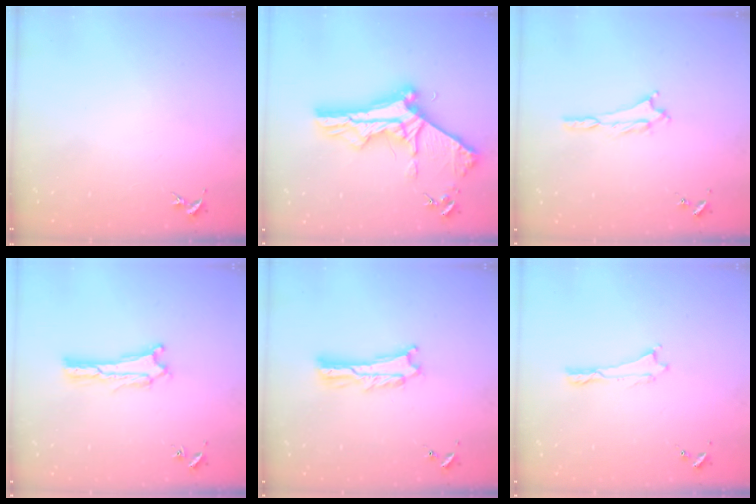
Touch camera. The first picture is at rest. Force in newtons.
{"total": 10.0, "press": 9.9, "slide": 1.3}
{"total": 1.3, "press": 1.3, "slide": 0.2}
{"total": 0.6, "press": 0.5, "slide": 0.2}
{"total": 2.0, "press": 2.0, "slide": 0.3}
{"total": 0.0}